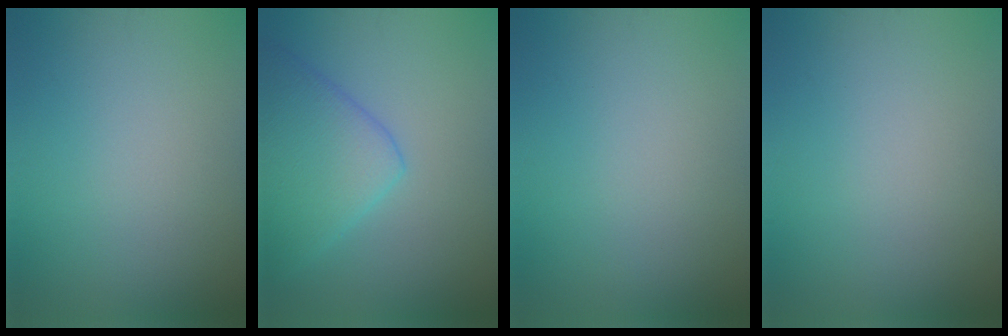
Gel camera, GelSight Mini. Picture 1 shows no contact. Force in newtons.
{"total": 5.7, "press": 5.7, "slide": 0.3}
{"total": 0.0}
{"total": 0.0}